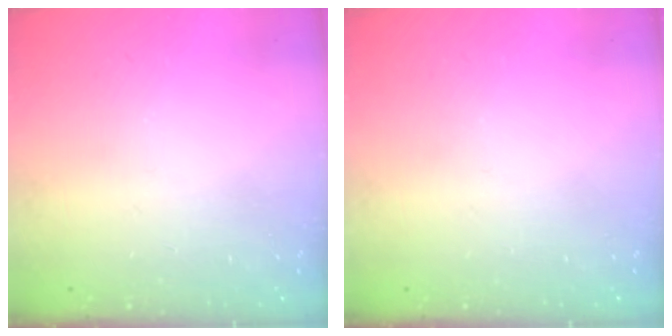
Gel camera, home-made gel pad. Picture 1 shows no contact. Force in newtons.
{"total": 0.0}